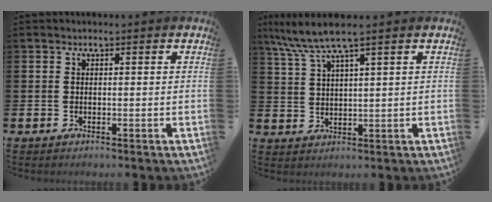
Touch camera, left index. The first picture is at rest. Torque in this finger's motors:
{"motor_torque": [0.67, -1.10, 0.68, 0.21]}